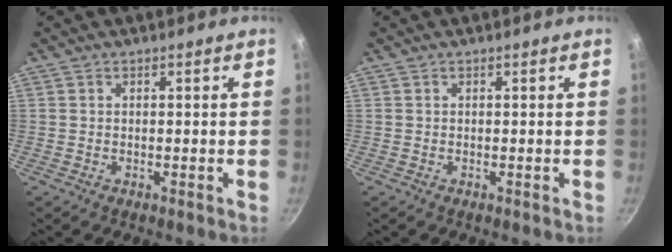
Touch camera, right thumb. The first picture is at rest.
{"total": 0.0}